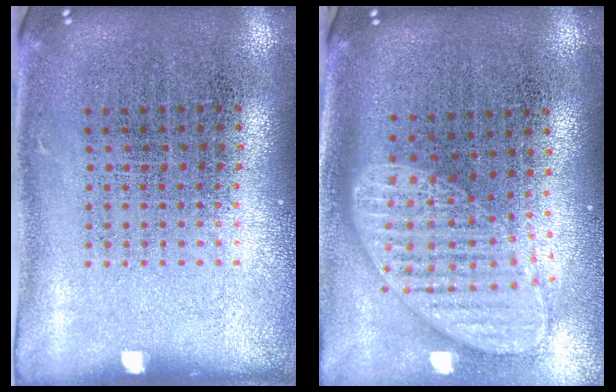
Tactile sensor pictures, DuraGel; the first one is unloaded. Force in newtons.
{"total": 2.0, "press": 1.5, "slide": 1.2}